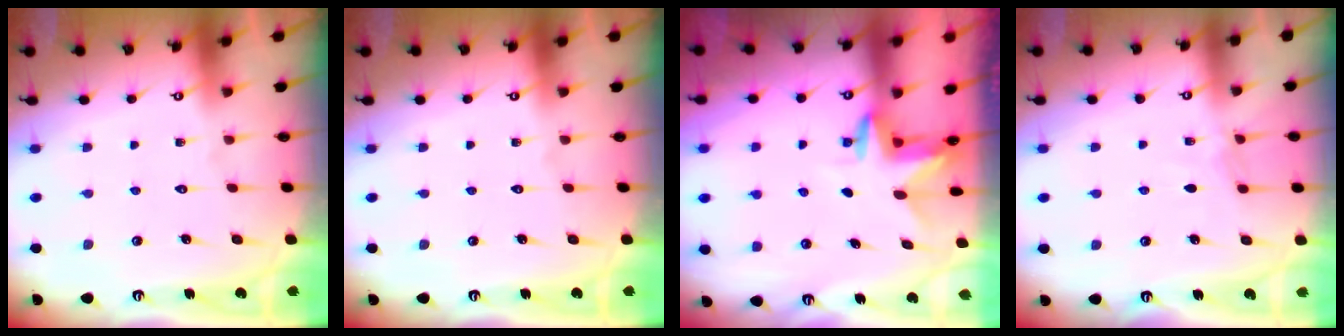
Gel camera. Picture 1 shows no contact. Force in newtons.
{"total": 0.0}
{"total": 3.4, "press": 3.3, "slide": 0.3}
{"total": 5.2, "press": 5.2, "slide": 0.6}